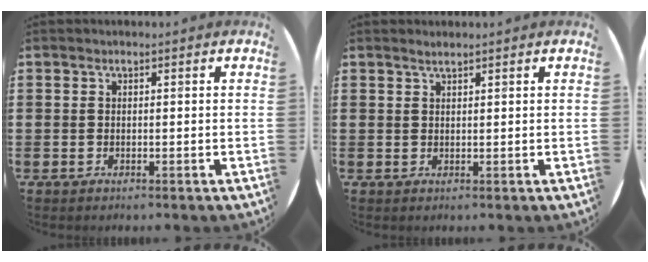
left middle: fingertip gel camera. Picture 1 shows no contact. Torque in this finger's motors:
{"motor_torque": [0.23, -0.18, -0.02, 0.02]}